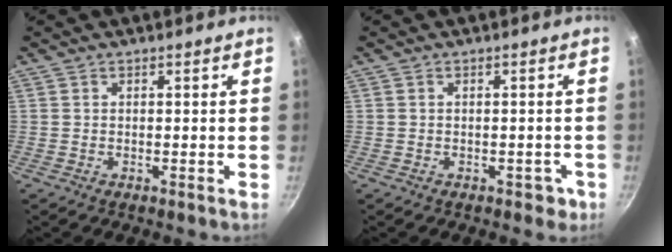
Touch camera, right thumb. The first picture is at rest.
{"total": 2.3, "force": [-1.1, 1.7, 1.2], "torque": [0.005, 0.020, 0.002]}